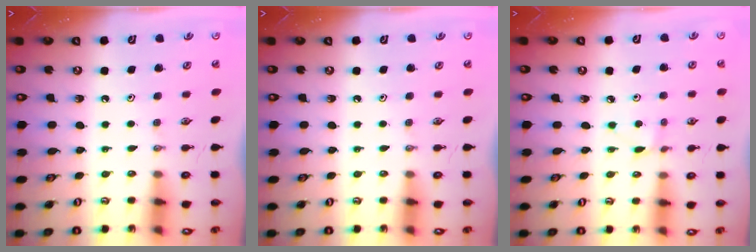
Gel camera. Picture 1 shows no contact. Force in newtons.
{"total": 0.0}
{"total": 1.9, "press": 1.9, "slide": 0.3}